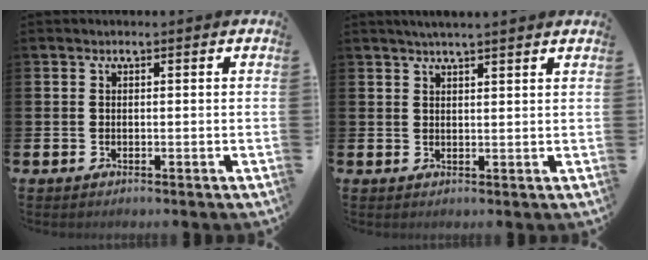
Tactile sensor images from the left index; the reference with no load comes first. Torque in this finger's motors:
{"motor_torque": [0.10, -0.26, 0.44, 0.18]}